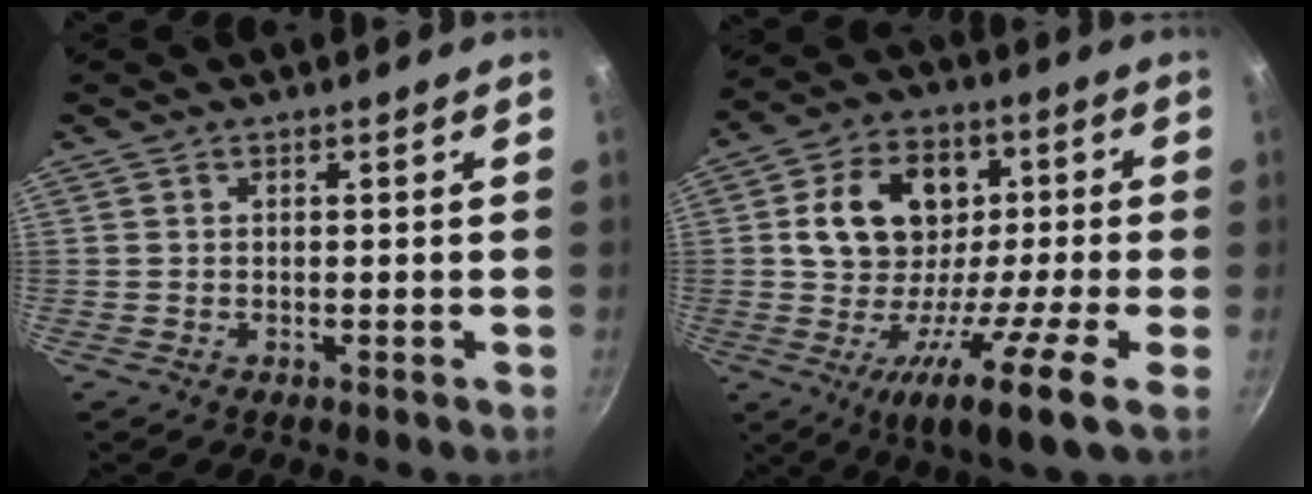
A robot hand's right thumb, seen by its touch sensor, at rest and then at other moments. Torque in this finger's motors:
{"motor_torque": [1.51, 1.77, 1.29, -1.23, 0.60]}